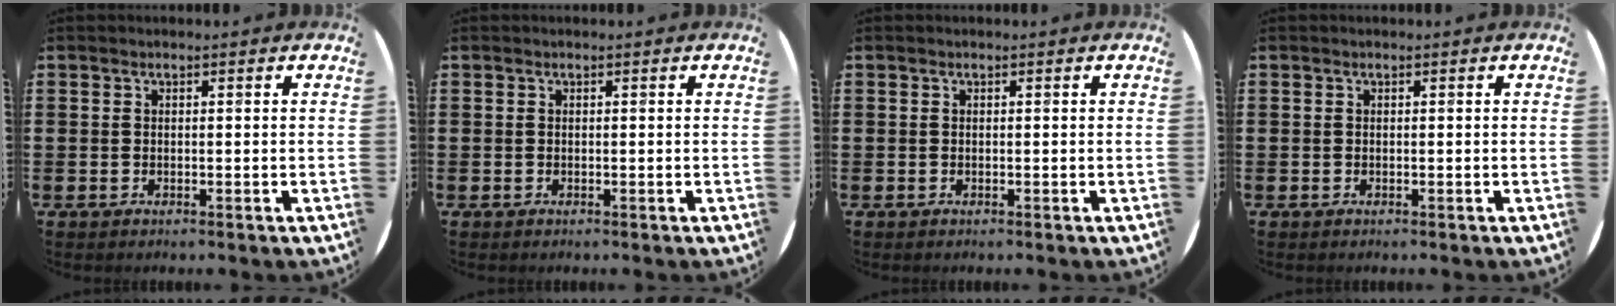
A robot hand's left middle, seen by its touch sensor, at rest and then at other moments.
{"total": 0.0}
{"total": 0.0}
{"total": 0.0}